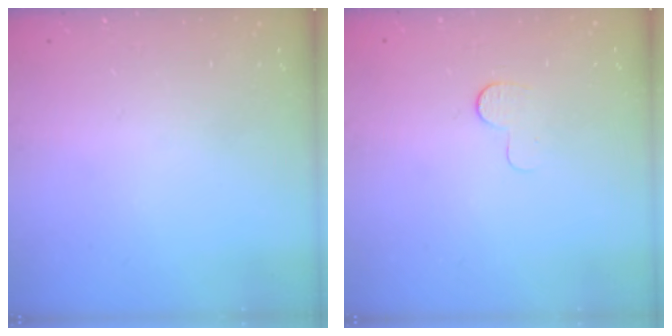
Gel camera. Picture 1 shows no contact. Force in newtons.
{"total": 5.3, "press": 5.3, "slide": 0.4}